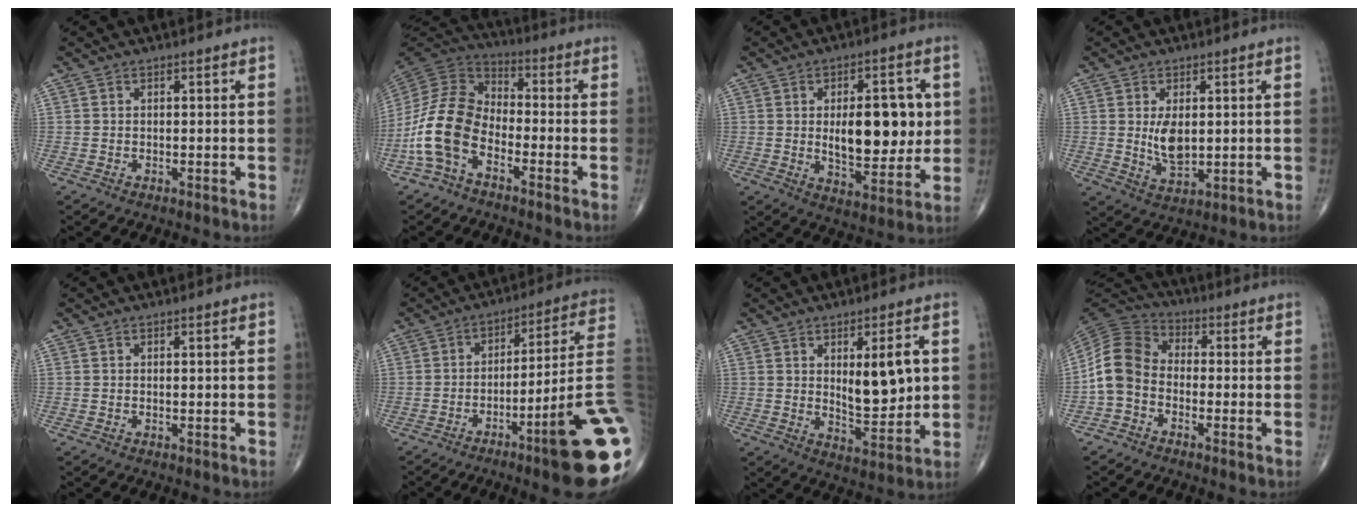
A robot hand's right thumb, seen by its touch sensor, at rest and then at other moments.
{"total": 13.4, "force": [-5.5, 7.8, 9.4], "torque": [-0.193, 0.054, -0.119]}
{"total": 15.5, "force": [1.5, 7.4, 13.6], "torque": [-0.161, -0.013, 0.029]}
{"total": 6.0, "force": [0.8, 3.1, 5.0], "torque": [-0.081, -0.016, 0.021]}
{"total": 0.0}
{"total": 19.4, "force": [-6.9, 1.2, 18.1], "torque": [-0.184, 0.033, -0.101]}
{"total": 10.4, "force": [2.1, 3.9, 9.4], "torque": [-0.121, -0.025, 0.042]}
{"total": 8.9, "force": [-2.2, 6.7, 5.5], "torque": [-0.099, 0.031, -0.062]}